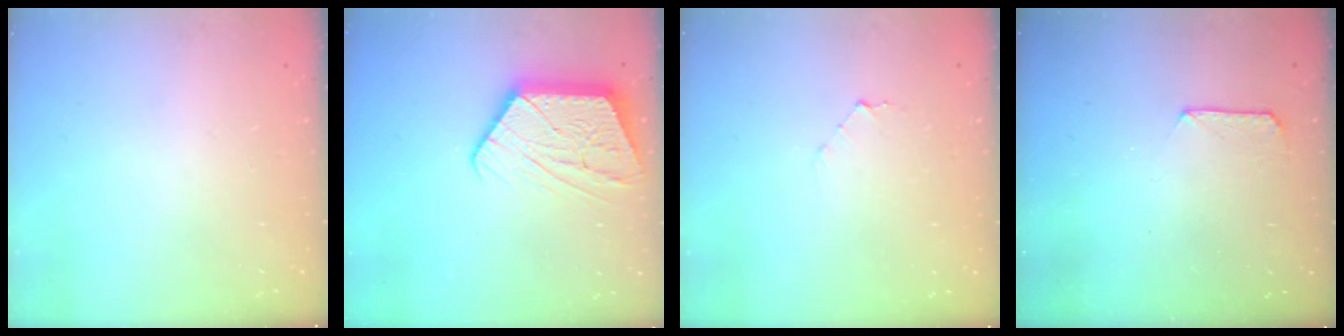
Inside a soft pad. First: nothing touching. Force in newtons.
{"total": 14.3, "press": 14.3, "slide": 1.3}
{"total": 3.9, "press": 3.9, "slide": 0.3}
{"total": 5.5, "press": 5.5, "slide": 0.5}